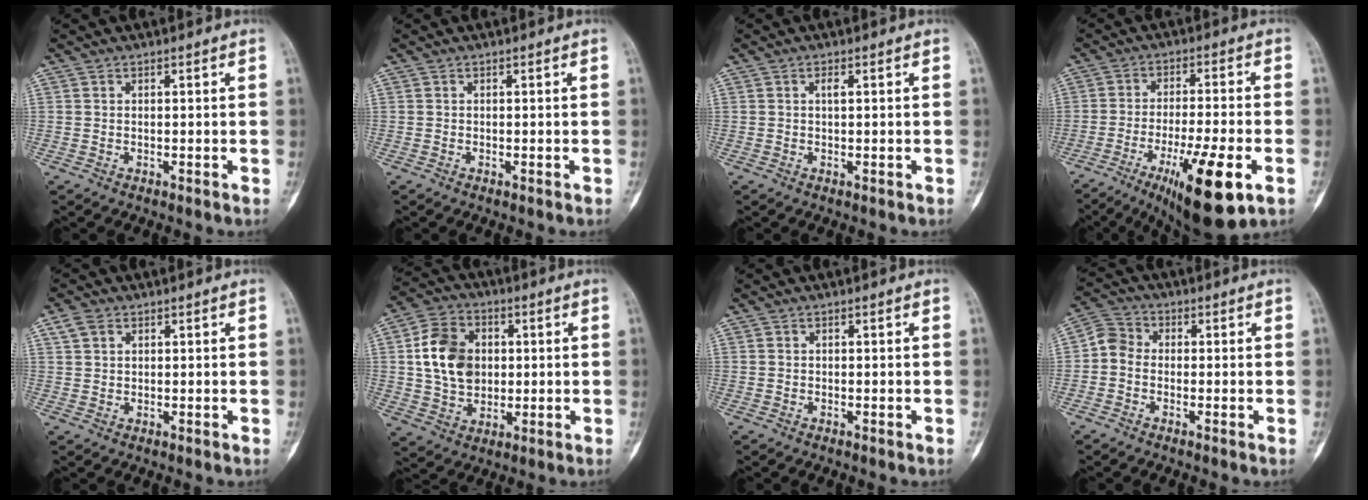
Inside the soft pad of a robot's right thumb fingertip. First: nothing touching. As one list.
[{"total": 0.0}, {"total": 1.2, "force": [0.2, 0.4, 1.1], "torque": [-0.020, 0.001, 0.003]}, {"total": 16.0, "force": [-7.0, 3.5, 14.0], "torque": [-0.232, 0.004, -0.103]}, {"total": 2.9, "force": [1.5, 1.9, 1.6], "torque": [-0.032, 0.005, 0.035]}, {"total": 12.9, "force": [1.6, 10.0, 8.0], "torque": [-0.119, 0.004, 0.030]}, {"total": 0.0}, {"total": 4.8, "force": [-0.6, 4.1, 2.4], "torque": [-0.033, 0.014, -0.027]}]